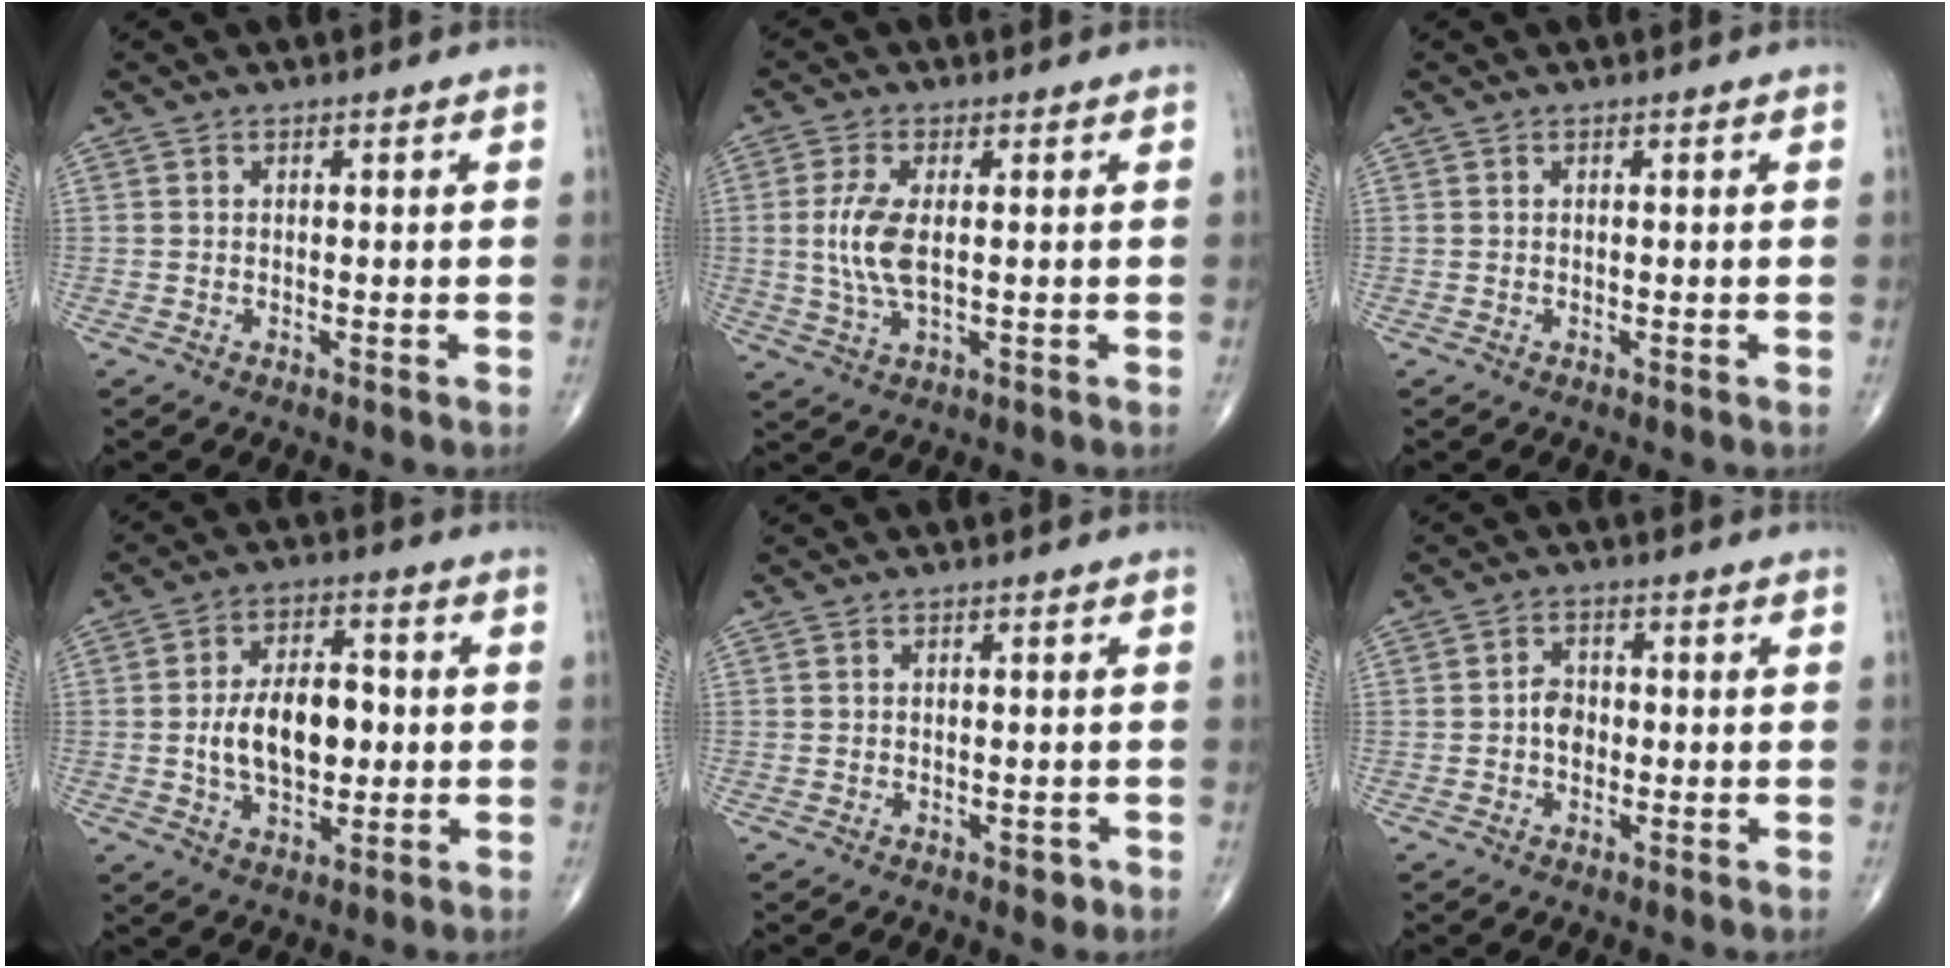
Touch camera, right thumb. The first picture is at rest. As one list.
[{"total": 7.2, "force": [0.5, 3.0, 6.5], "torque": [-0.153, -0.005, 0.012]}, {"total": 0.0}, {"total": 12.2, "force": [-0.4, 7.2, 9.8], "torque": [-0.147, 0.014, -0.006]}, {"total": 1.4, "force": [-0.7, 0.9, 0.8], "torque": [-0.006, 0.001, -0.009]}, {"total": 3.6, "force": [-0.6, 2.9, 2.1], "torque": [-0.016, 0.012, -0.018]}]